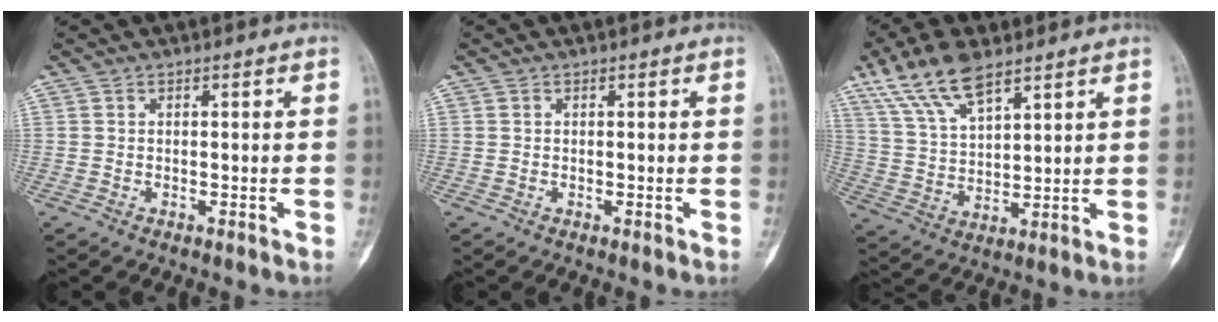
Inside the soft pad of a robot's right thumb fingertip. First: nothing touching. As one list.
[{"total": 0.0}, {"total": 12.4, "force": [8.3, 4.8, 7.8], "torque": [-0.136, -0.025, 0.167]}]